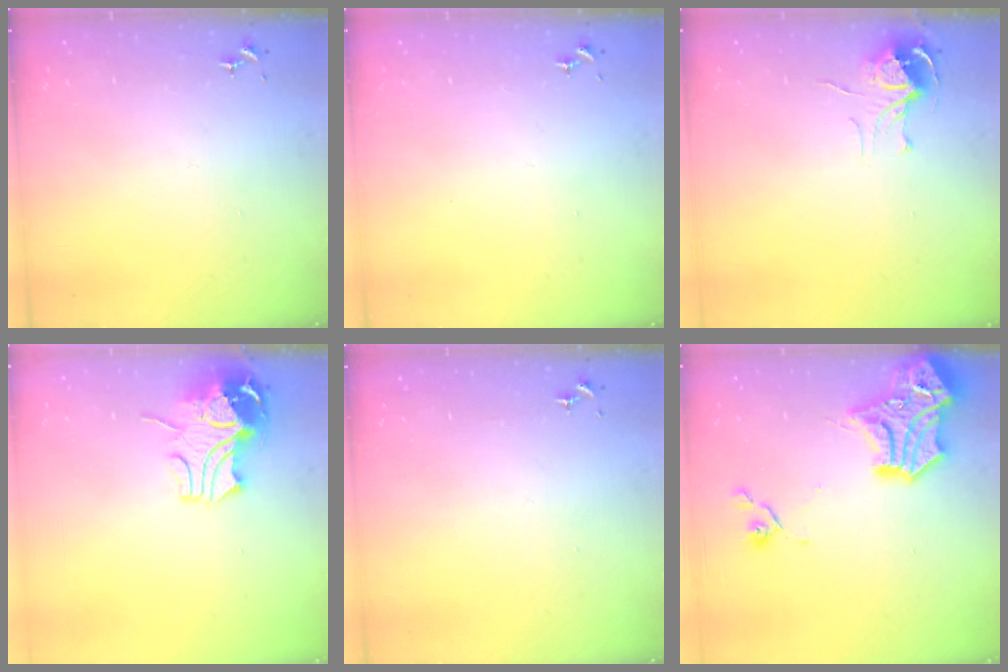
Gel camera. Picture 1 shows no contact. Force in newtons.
{"total": 0.0}
{"total": 7.0, "press": 7.0, "slide": 0.6}
{"total": 11.6, "press": 11.5, "slide": 1.6}
{"total": 0.0}
{"total": 17.6, "press": 17.4, "slide": 2.2}